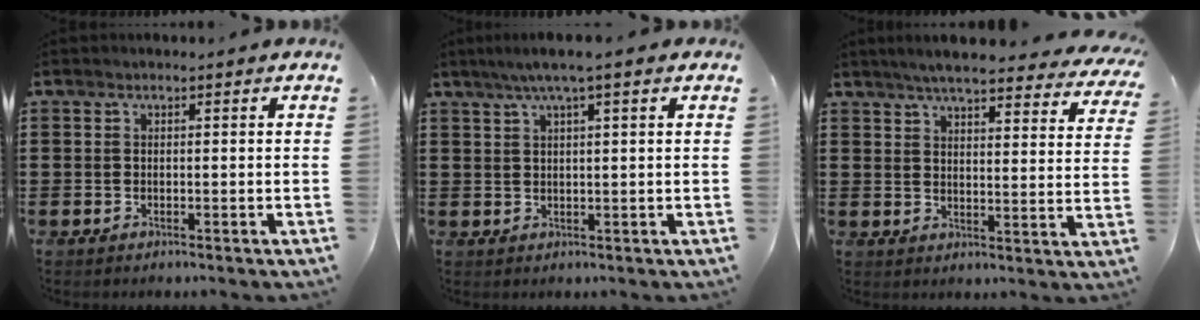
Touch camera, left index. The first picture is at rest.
{"total": 3.6, "force": [2.0, 0.0, 3.0], "torque": [-0.060, 0.004, 0.035]}
{"total": 5.8, "force": [5.3, 0.1, 2.4], "torque": [-0.064, -0.022, 0.094]}